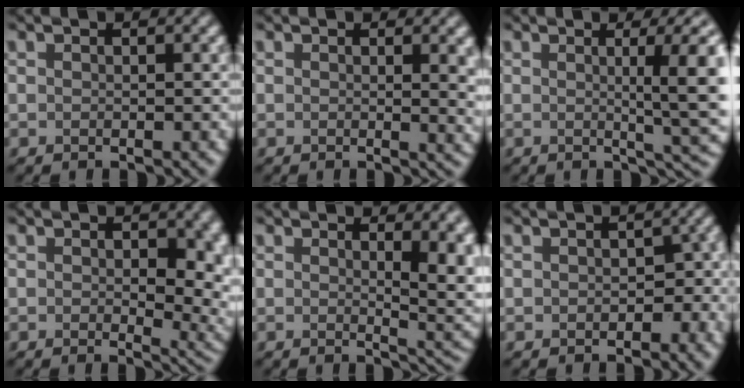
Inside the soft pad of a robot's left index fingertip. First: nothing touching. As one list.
[{"total": 3.3, "force": [0.6, 1.3, 3.0], "torque": [-0.023, -0.002, 0.008]}, {"total": 7.2, "force": [0.5, 1.6, 7.0], "torque": [-0.081, 0.001, 0.009]}, {"total": 6.7, "force": [0.3, 3.8, 5.5], "torque": [-0.046, -0.010, 0.005]}, {"total": 6.9, "force": [1.5, 3.1, 6.1], "torque": [-0.042, -0.007, 0.029]}, {"total": 3.0, "force": [-0.7, 2.1, 2.0], "torque": [-0.011, -0.004, -0.014]}]